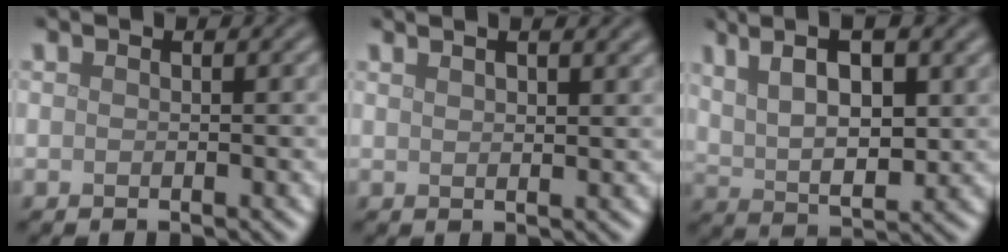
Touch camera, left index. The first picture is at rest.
{"total": 5.1, "force": [3.2, 2.1, 3.3], "torque": [-0.028, 0.032, 0.026]}
{"total": 9.0, "force": [3.9, 3.6, 7.2], "torque": [-0.123, 0.018, 0.059]}